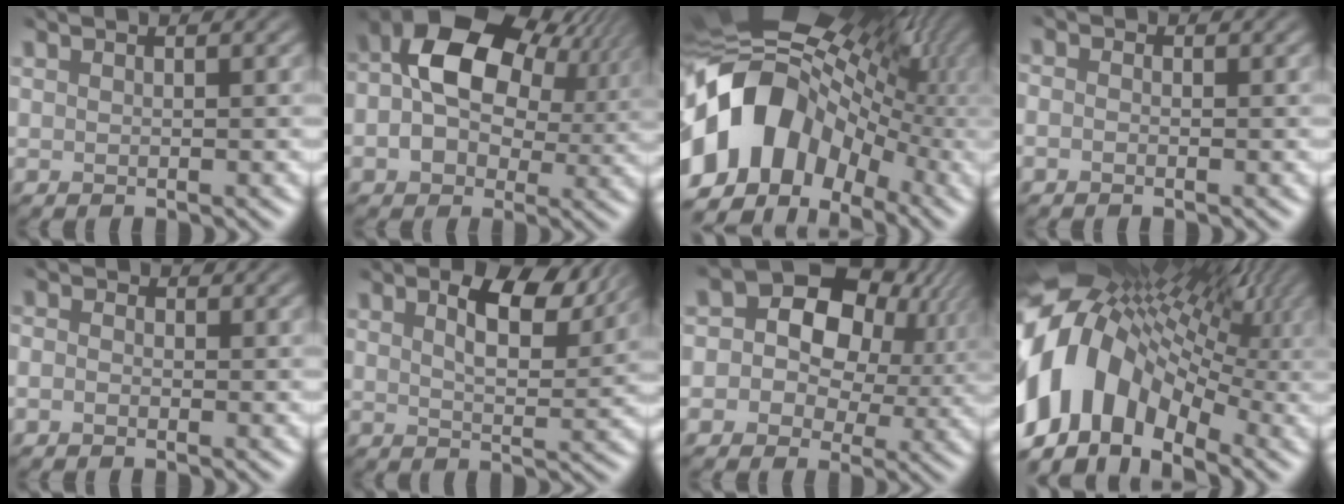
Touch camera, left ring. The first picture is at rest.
{"total": 11.6, "force": [1.0, 8.6, 7.7], "torque": [-0.145, -0.004, 0.029]}
{"total": 15.7, "force": [-4.5, 12.0, 9.1], "torque": [-0.200, -0.001, -0.074]}
{"total": 1.5, "force": [-1.2, -0.1, -0.9], "torque": [-0.005, -0.011, -0.004]}
{"total": 1.7, "force": [-1.5, 0.4, -0.7], "torque": [-0.009, -0.014, -0.010]}
{"total": 4.8, "force": [2.2, 2.1, 3.6], "torque": [-0.081, -0.010, 0.049]}
{"total": 11.7, "force": [1.9, 9.4, 6.7], "torque": [-0.103, 0.026, 0.022]}
{"total": 14.6, "force": [-2.7, 10.0, 10.3], "torque": [-0.239, 0.000, -0.034]}